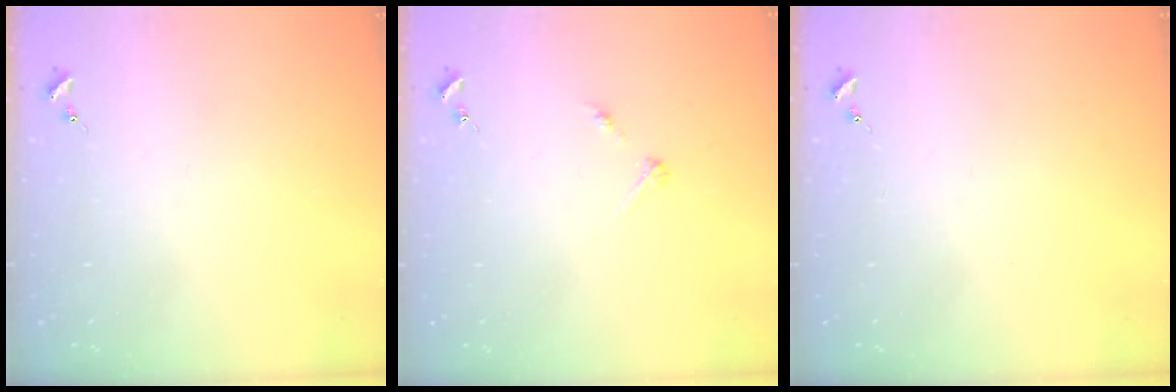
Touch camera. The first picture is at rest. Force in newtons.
{"total": 2.8, "press": 2.8, "slide": 0.3}
{"total": 0.0}